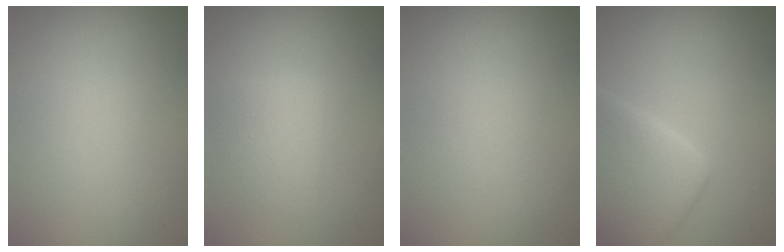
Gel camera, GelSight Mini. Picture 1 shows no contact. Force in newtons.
{"total": 2.2, "press": 2.2, "slide": 0.1}
{"total": 0.0}
{"total": 5.3, "press": 5.3, "slide": 0.4}